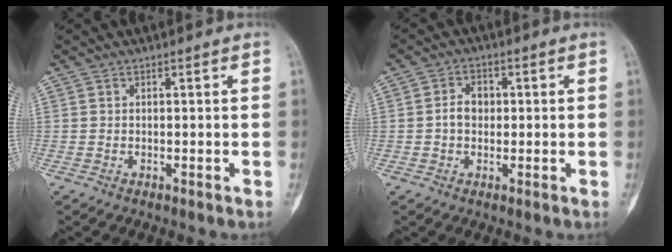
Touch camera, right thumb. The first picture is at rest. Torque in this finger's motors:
{"motor_torque": [0.78, 0.62, 0.32, -0.06, -0.04]}